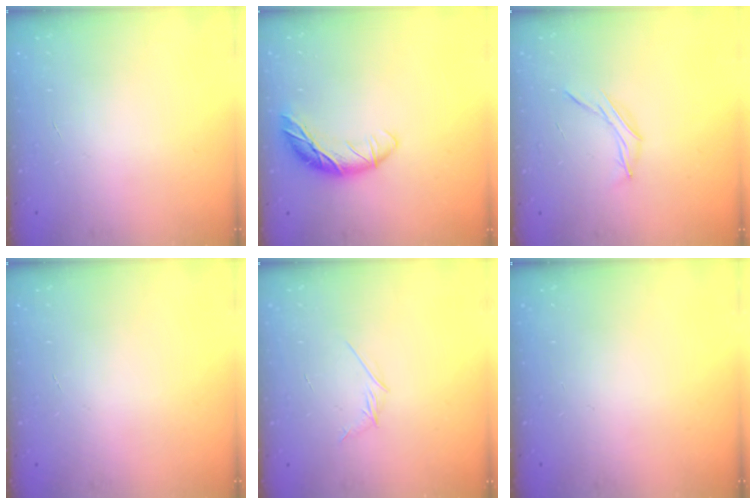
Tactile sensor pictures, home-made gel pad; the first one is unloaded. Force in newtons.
{"total": 11.1, "press": 11.1, "slide": 0.7}
{"total": 6.4, "press": 6.2, "slide": 1.4}
{"total": 0.0}
{"total": 2.9, "press": 2.8, "slide": 0.8}
{"total": 0.0}